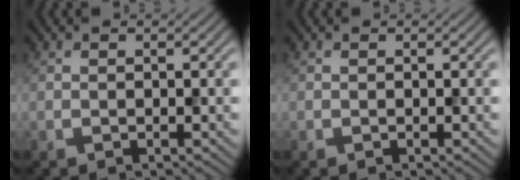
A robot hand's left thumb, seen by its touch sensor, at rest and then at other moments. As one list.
[{"total": 0.0}]